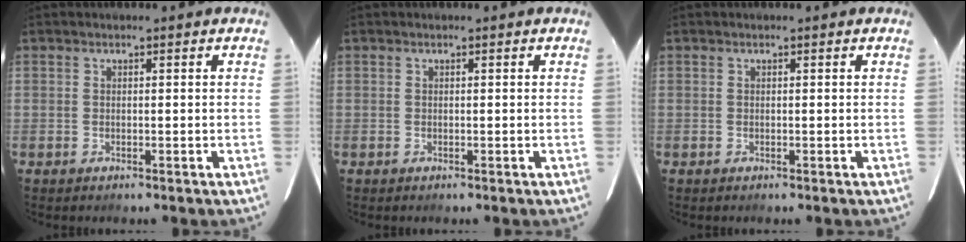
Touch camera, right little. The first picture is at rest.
{"total": 0.0}
{"total": 0.0}